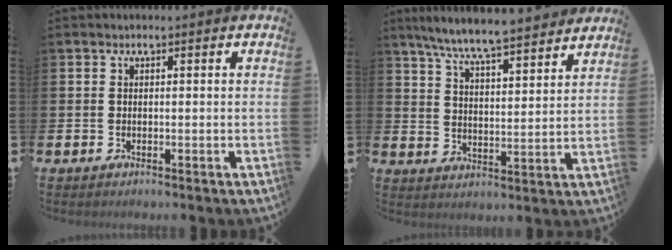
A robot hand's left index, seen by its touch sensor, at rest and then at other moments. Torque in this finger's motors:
{"motor_torque": [0.64, -1.47, 0.85, 0.21]}